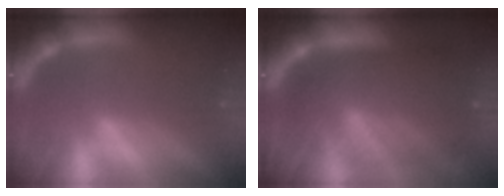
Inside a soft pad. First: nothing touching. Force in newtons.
{"total": 9.4}